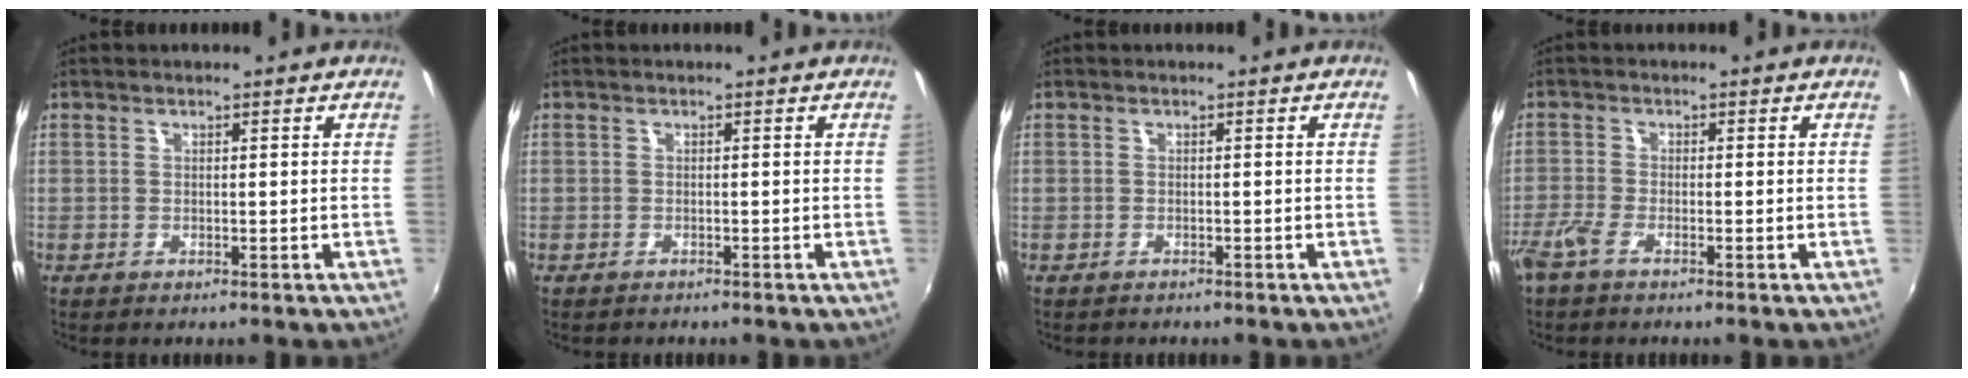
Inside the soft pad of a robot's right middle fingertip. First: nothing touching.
{"total": 0.6, "force": [-0.5, 0.3, 0.0], "torque": [-0.003, 0.001, -0.008]}
{"total": 0.7, "force": [-0.6, 0.4, -0.1], "torque": [-0.002, 0.001, -0.010]}
{"total": 3.2, "force": [-2.4, 0.6, 2.1], "torque": [-0.055, -0.007, -0.053]}